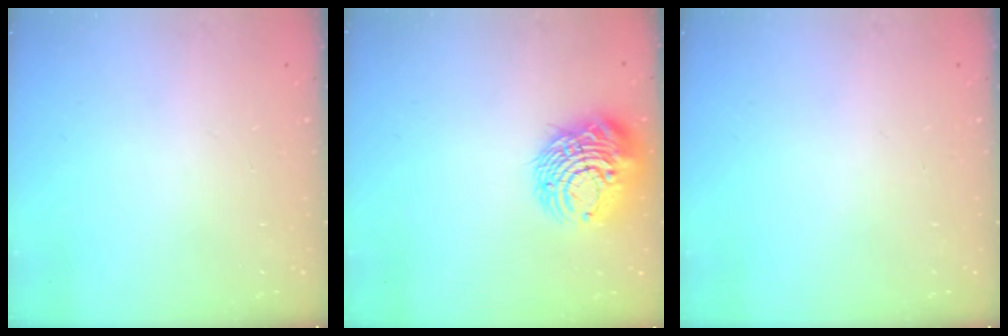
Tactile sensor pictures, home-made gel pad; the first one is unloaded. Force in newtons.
{"total": 13.3, "press": 13.2, "slide": 1.4}
{"total": 0.0}